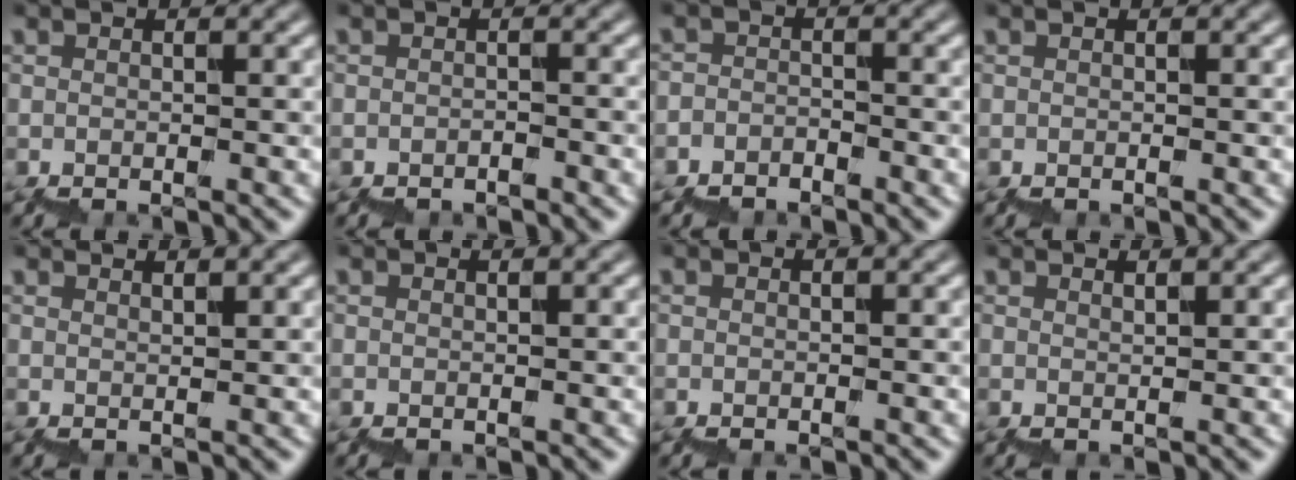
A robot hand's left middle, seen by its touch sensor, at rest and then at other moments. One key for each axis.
{"total": 0.7, "fx": -0.7, "fy": 0.1, "fz": -0.1, "tx": -0.003, "ty": 0.005, "tz": -0.008}
{"total": 1.1, "fx": -0.9, "fy": 0.4, "fz": -0.5, "tx": 0.000, "ty": 0.005, "tz": -0.016}
{"total": 0.0}
{"total": 1.3, "fx": 1.2, "fy": 0.3, "fz": 0.5, "tx": 0.004, "ty": -0.001, "tz": 0.021}
{"total": 0.0}
{"total": 0.0}
{"total": 1.1, "fx": 1.0, "fy": 0.2, "fz": 0.3, "tx": 0.007, "ty": 0.000, "tz": 0.018}